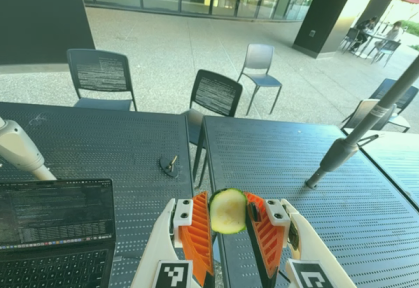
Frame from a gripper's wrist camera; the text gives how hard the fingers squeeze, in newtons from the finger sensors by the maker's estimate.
{"total": 6.1, "left": 5.7, "right": 6.4}